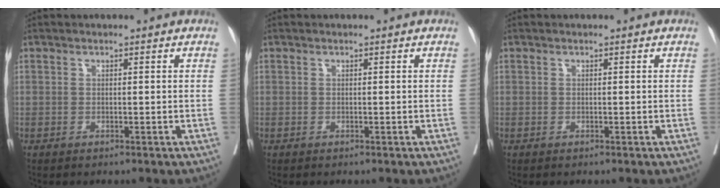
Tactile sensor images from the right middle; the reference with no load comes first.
{"total": 0.0}
{"total": 0.0}